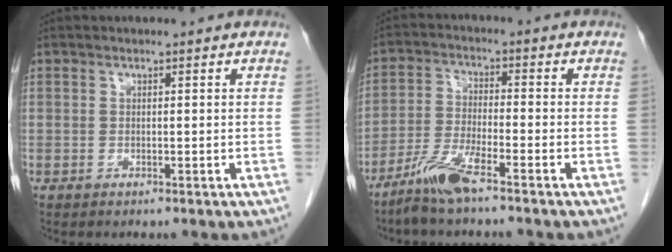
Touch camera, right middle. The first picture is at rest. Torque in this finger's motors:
{"motor_torque": [0.00, -0.55, 0.00, 0.03]}